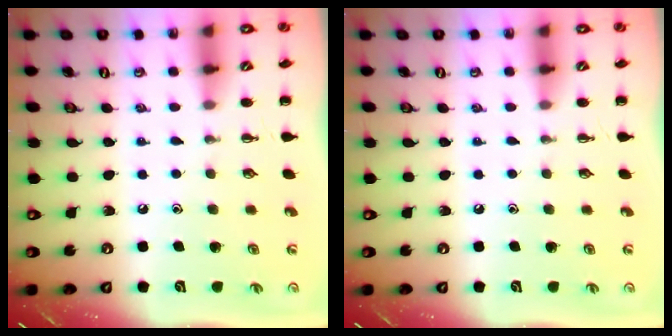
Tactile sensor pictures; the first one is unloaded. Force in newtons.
{"total": 0.0}